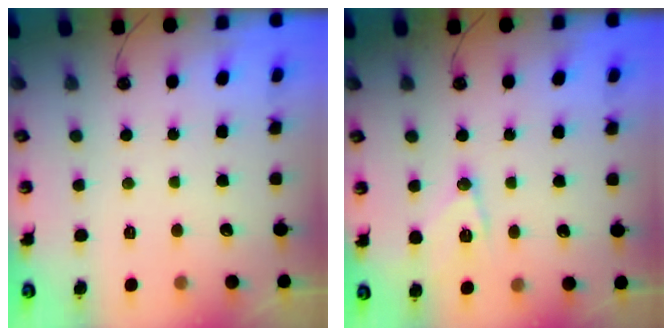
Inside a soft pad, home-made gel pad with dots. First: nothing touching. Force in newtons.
{"total": 10.9, "press": 10.9, "slide": 0.7}